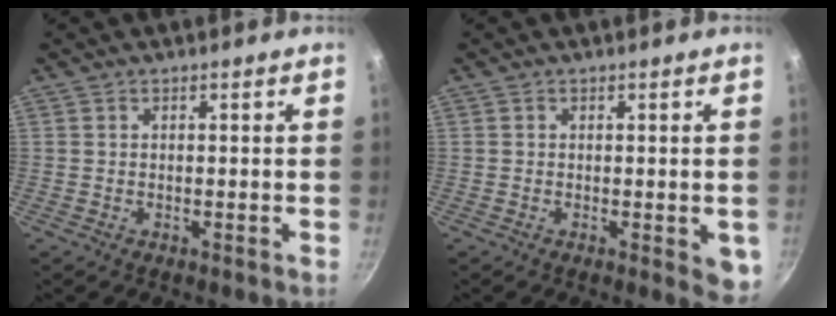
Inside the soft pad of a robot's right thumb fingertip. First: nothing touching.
{"total": 4.4, "force": [-0.8, 1.8, 3.9], "torque": [-0.034, -0.004, -0.011]}